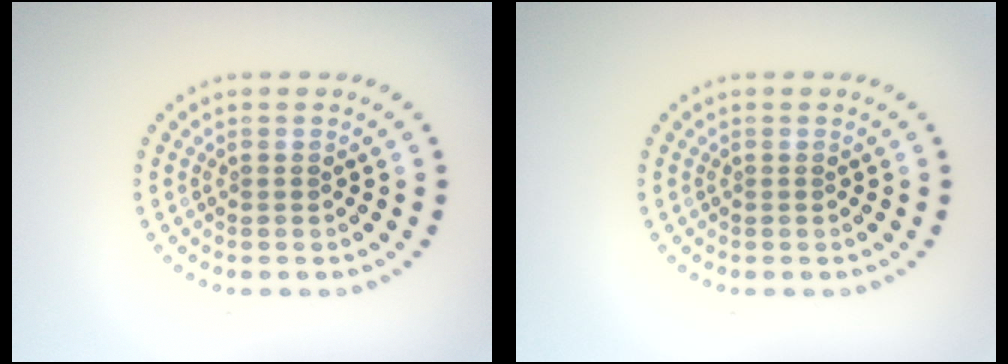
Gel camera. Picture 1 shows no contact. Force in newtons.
{"total": 0.0}